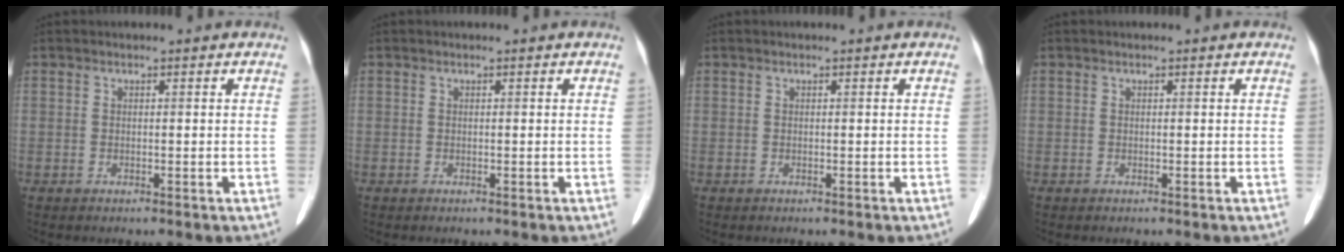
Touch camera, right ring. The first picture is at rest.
{"total": 0.0}
{"total": 0.0}
{"total": 0.0}